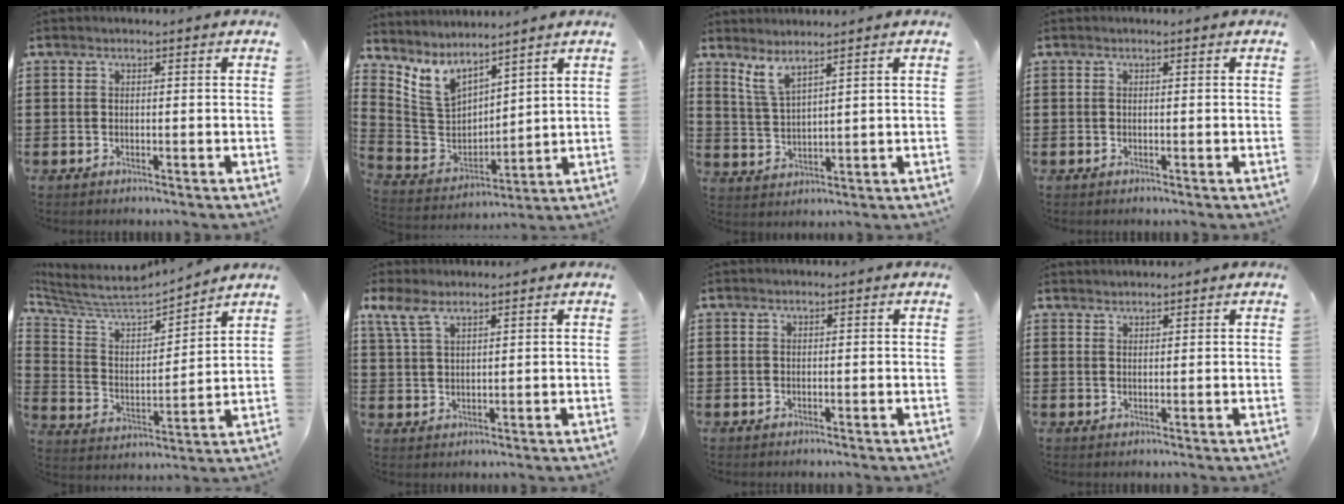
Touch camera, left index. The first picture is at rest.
{"total": 6.6, "force": [5.0, 3.4, 2.7], "torque": [-0.094, -0.032, 0.089]}
{"total": 4.0, "force": [3.2, 0.5, 2.4], "torque": [-0.055, -0.006, 0.058]}
{"total": 0.0}
{"total": 6.9, "force": [6.5, 0.8, 2.0], "torque": [-0.072, -0.053, 0.109]}
{"total": 4.8, "force": [3.0, 1.8, 3.3], "torque": [-0.080, 0.002, 0.053]}
{"total": 0.0}
{"total": 1.2, "force": [1.2, 0.1, -0.1], "torque": [0.000, -0.001, 0.025]}